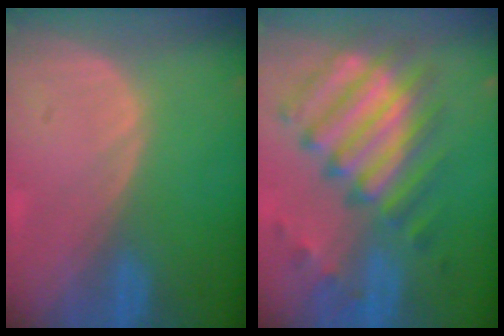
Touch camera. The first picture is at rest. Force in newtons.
{"total": 11.6, "press": 10.6, "slide": 4.9}